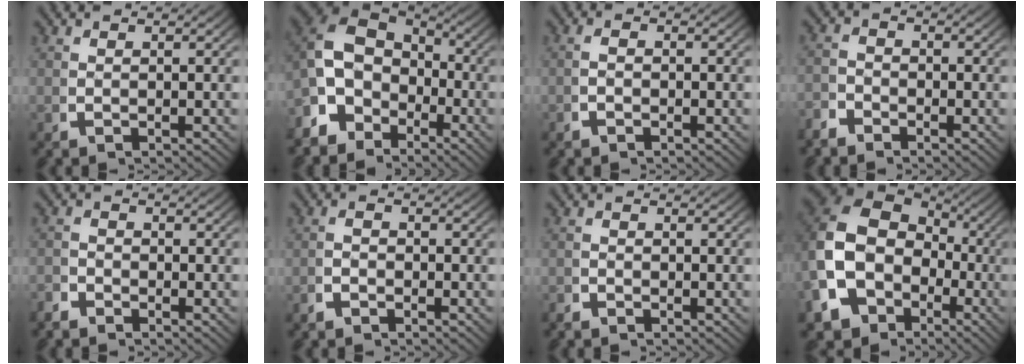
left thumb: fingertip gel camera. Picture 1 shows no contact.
{"total": 10.3, "force": [0.5, 7.7, 6.8], "torque": [-0.150, -0.021, 0.014]}
{"total": 0.9, "force": [-0.5, 0.4, 0.6], "torque": [-0.013, 0.000, -0.013]}
{"total": 1.9, "force": [-1.7, 1.0, 0.2], "torque": [0.004, -0.011, -0.034]}
{"total": 1.6, "force": [-1.4, 0.8, 0.1], "torque": [0.004, -0.009, -0.031]}
{"total": 1.3, "force": [-0.9, 0.7, 0.6], "torque": [-0.009, -0.002, -0.023]}
{"total": 0.9, "force": [-0.8, 0.4, 0.0], "torque": [0.004, -0.006, -0.019]}
{"total": 13.4, "force": [-0.7, 10.6, 8.3], "torque": [-0.195, -0.046, 0.003]}